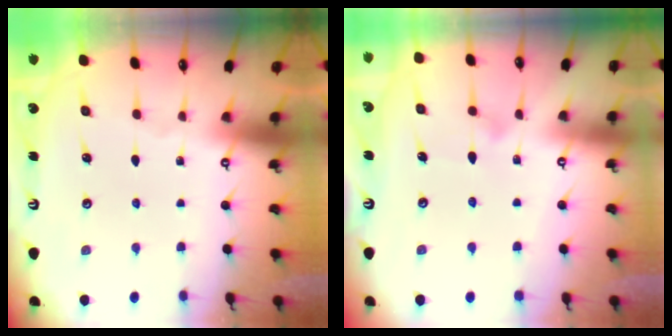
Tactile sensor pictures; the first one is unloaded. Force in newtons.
{"total": 9.1, "press": 9.1, "slide": 0.3}